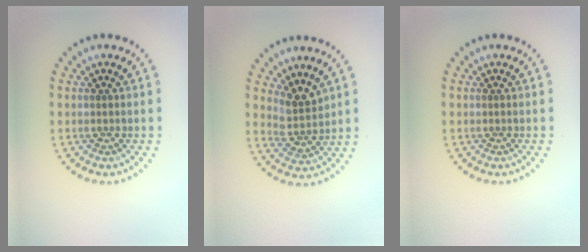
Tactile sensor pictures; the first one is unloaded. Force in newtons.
{"total": 3.0, "press": 2.1, "slide": 2.1}
{"total": 0.0}